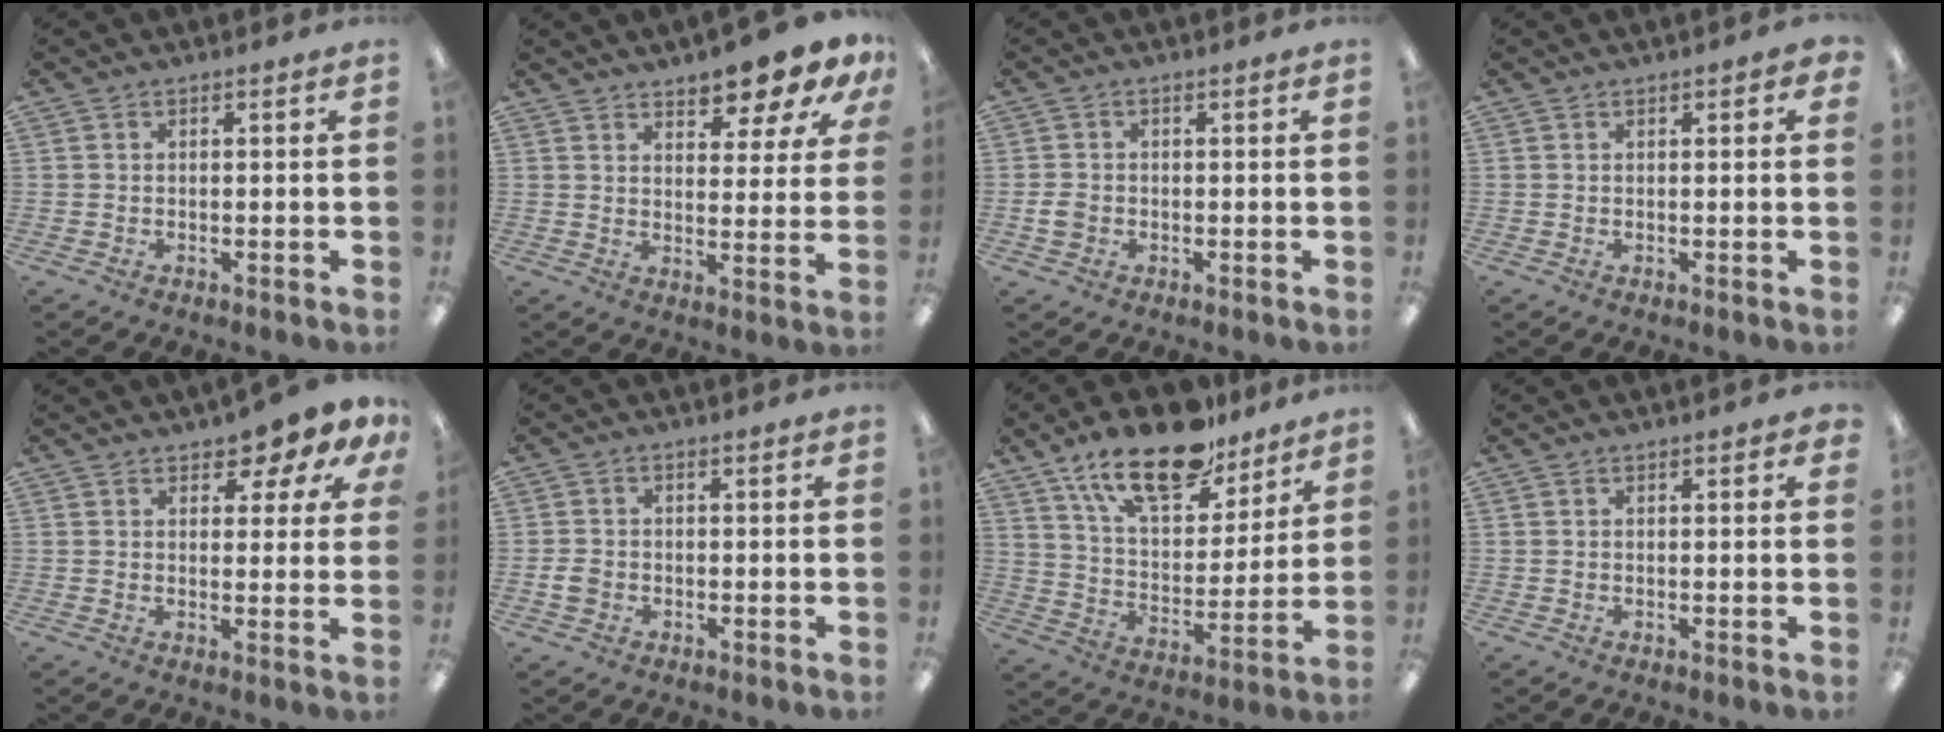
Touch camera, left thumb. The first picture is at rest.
{"total": 8.7, "force": [7.6, 2.2, 3.6], "torque": [-0.039, -0.057, 0.131]}
{"total": 2.7, "force": [-0.5, 2.2, 1.4], "torque": [-0.017, 0.000, -0.011]}
{"total": 0.9, "force": [0.5, 0.2, 0.8], "torque": [-0.007, -0.002, 0.006]}
{"total": 5.4, "force": [3.9, 2.3, 2.9], "torque": [-0.027, -0.026, 0.062]}
{"total": 2.7, "force": [-0.6, 2.2, 1.4], "torque": [-0.023, 0.005, -0.011]}
{"total": 20.3, "force": [14.6, 8.7, 11.1], "torque": [-0.189, -0.075, 0.253]}
{"total": 0.7, "force": [0.5, 0.2, 0.5], "torque": [-0.003, -0.003, 0.007]}